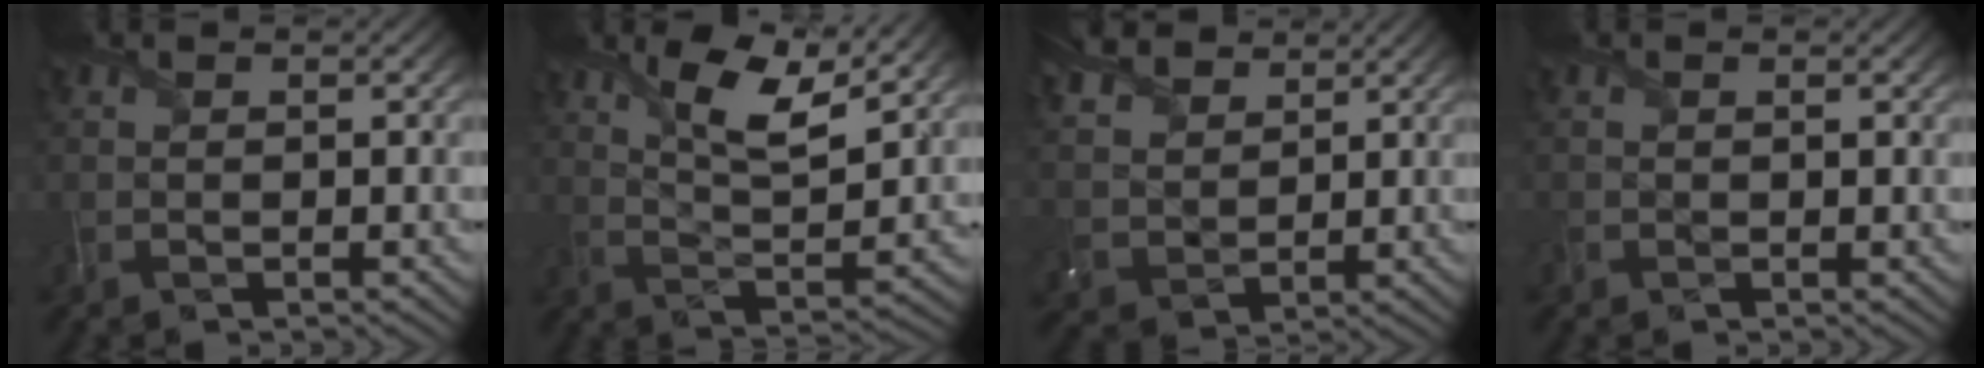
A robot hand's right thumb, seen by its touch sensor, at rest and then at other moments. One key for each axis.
{"total": 10.4, "fx": 6.3, "fy": 3.1, "fz": 7.7, "tx": -0.150, "ty": -0.007, "tz": 0.119}
{"total": 7.4, "fx": 5.1, "fy": 4.2, "fz": 3.4, "tx": -0.118, "ty": 0.015, "tz": 0.102}
{"total": 0.5, "fx": 0.1, "fy": 0.3, "fz": 0.5, "tx": -0.010, "ty": -0.002, "tz": 0.004}